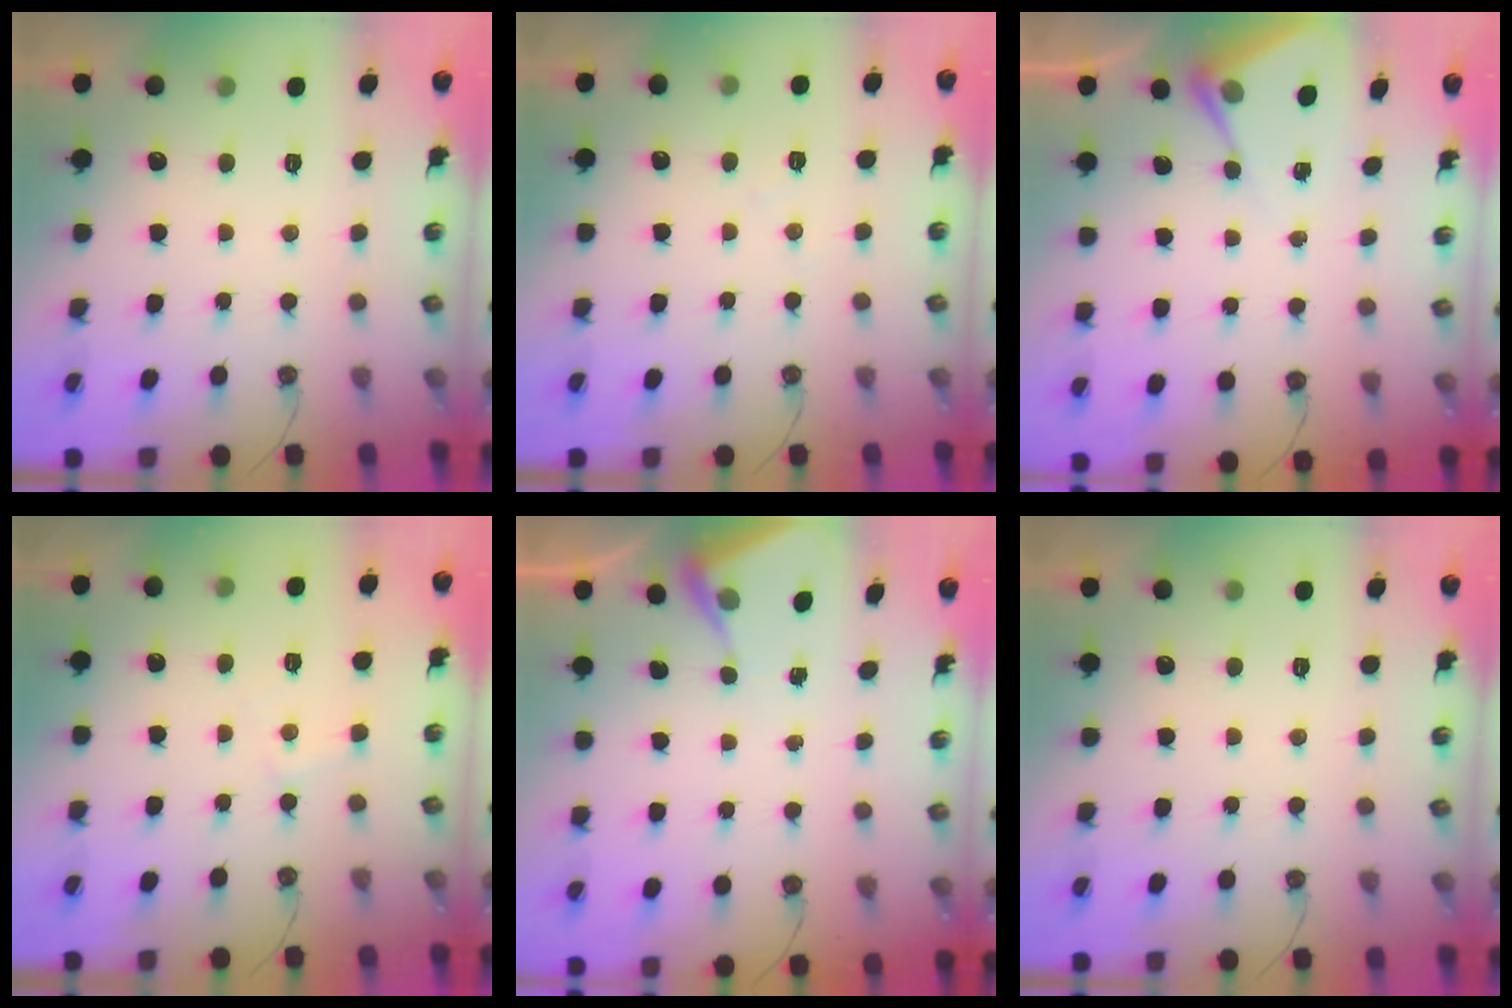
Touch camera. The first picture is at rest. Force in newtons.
{"total": 5.3, "press": 5.3, "slide": 0.9}
{"total": 6.1, "press": 6.1, "slide": 0.3}
{"total": 3.9, "press": 3.8, "slide": 0.7}
{"total": 4.9, "press": 4.9, "slide": 0.1}
{"total": 0.0}